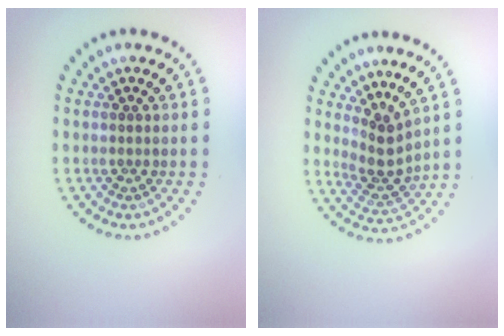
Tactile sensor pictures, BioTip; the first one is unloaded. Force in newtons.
{"total": 2.7, "press": 1.9, "slide": 1.9}